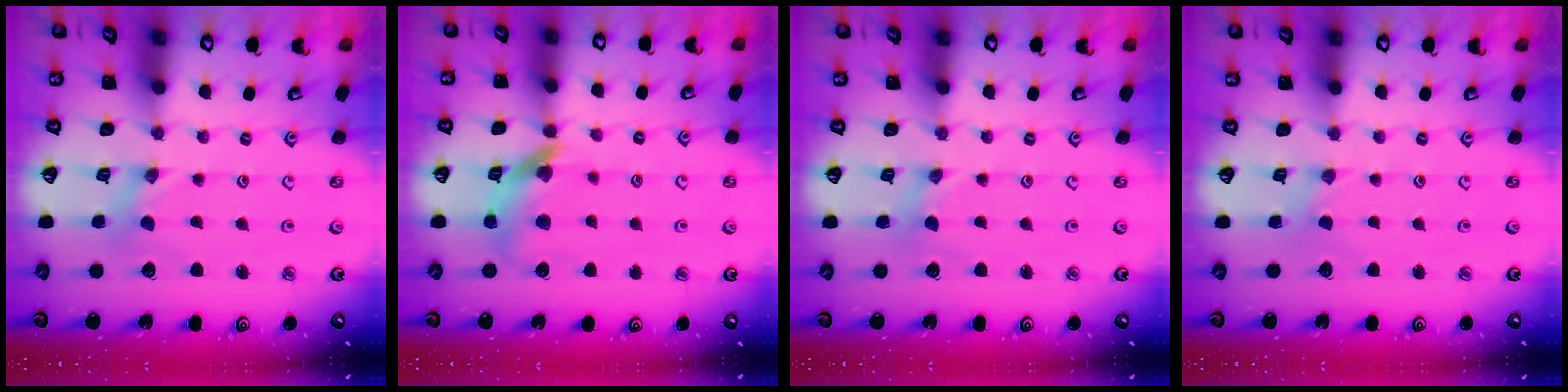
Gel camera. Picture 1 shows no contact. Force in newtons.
{"total": 12.6, "press": 12.5, "slide": 1.5}
{"total": 0.0}
{"total": 0.0}